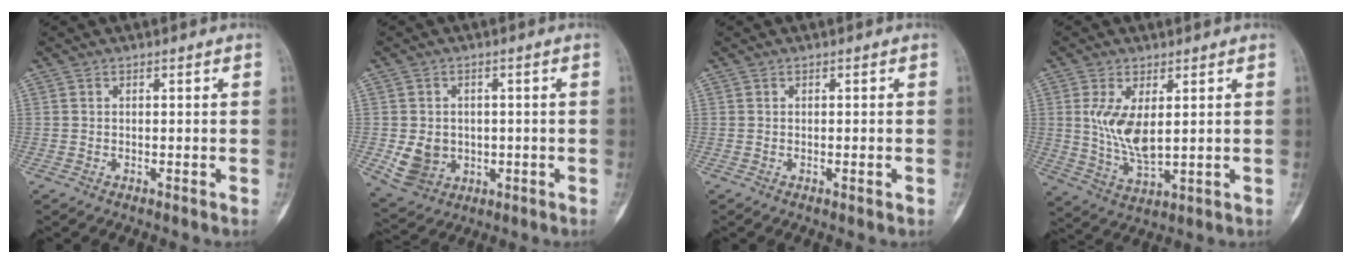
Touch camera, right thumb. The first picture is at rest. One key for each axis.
{"total": 7.2, "fx": -0.7, "fy": 6.2, "fz": 3.6, "tx": -0.045, "ty": 0.001, "tz": 0.006}
{"total": 0.9, "fx": -0.3, "fy": 0.1, "fz": 0.8, "tx": -0.006, "ty": -0.002, "tz": -0.003}
{"total": 8.8, "fx": 1.7, "fy": 3.8, "fz": 7.7, "tx": -0.147, "ty": -0.023, "tz": 0.043}